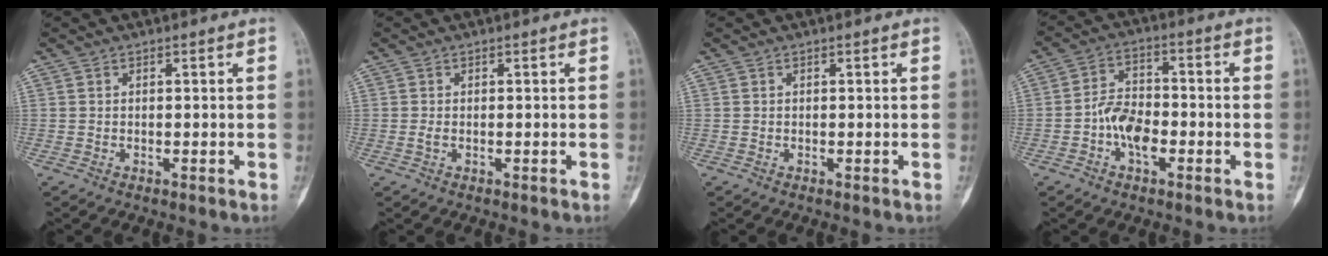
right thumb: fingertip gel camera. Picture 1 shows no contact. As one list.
[{"total": 0.7, "force": [-0.1, 0.3, 0.6], "torque": [-0.015, -0.002, -0.002]}, {"total": 0.0}, {"total": 7.7, "force": [-2.4, 4.6, 5.7], "torque": [-0.090, 0.025, -0.053]}]